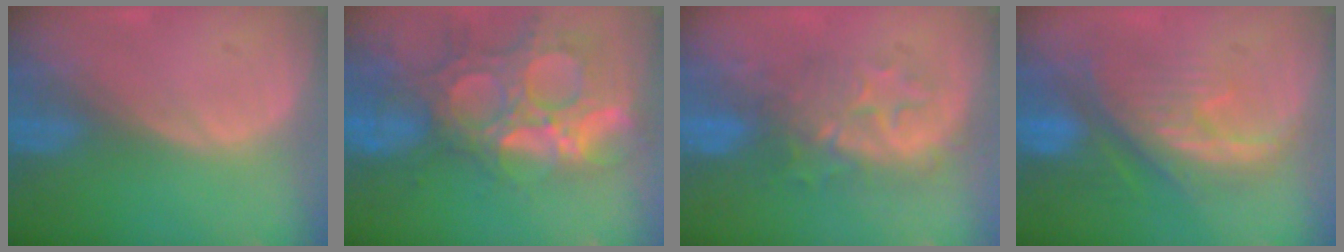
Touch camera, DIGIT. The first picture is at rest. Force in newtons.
{"total": 14.8, "press": 12.3, "slide": 8.2}
{"total": 8.2, "press": 8.2, "slide": 0.9}
{"total": 10.1, "press": 8.9, "slide": 4.7}